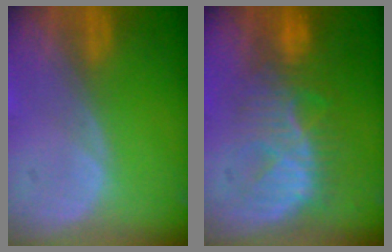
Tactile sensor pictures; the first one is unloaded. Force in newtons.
{"total": 8.5, "press": 8.3, "slide": 1.7}